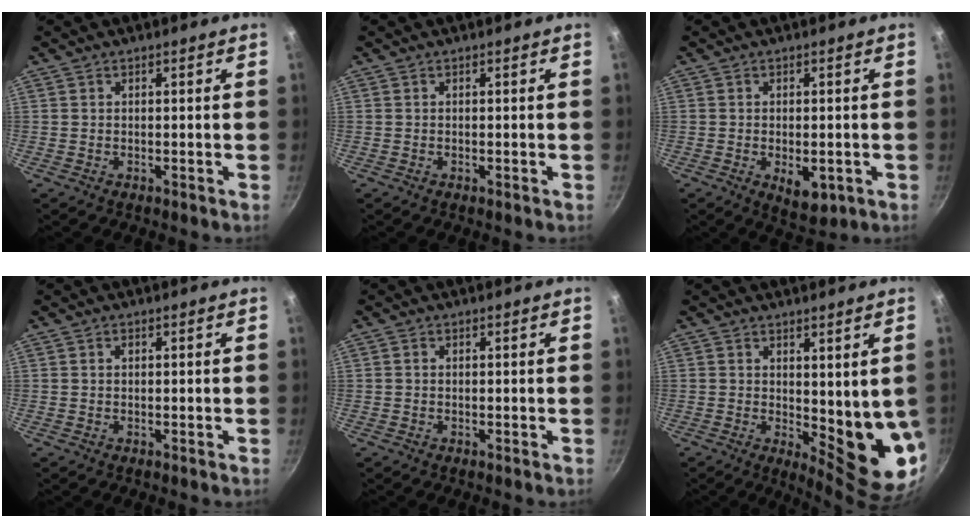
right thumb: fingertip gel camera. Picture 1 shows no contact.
{"total": 0.0}
{"total": 6.2, "force": [-1.7, 3.2, 4.9], "torque": [-0.057, -0.002, -0.015]}
{"total": 0.6, "force": [0.2, 0.4, 0.4], "torque": [-0.007, 0.003, 0.004]}
{"total": 0.5, "force": [0.0, 0.5, 0.3], "torque": [-0.004, 0.004, -0.001]}
{"total": 10.1, "force": [1.1, 3.7, 9.3], "torque": [-0.098, -0.036, 0.024]}